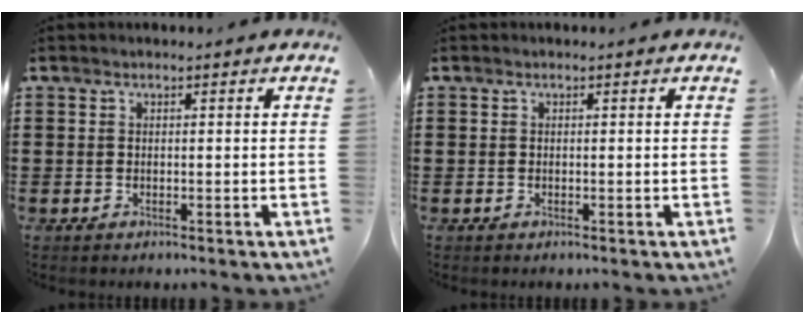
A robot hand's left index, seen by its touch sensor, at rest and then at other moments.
{"total": 0.0}